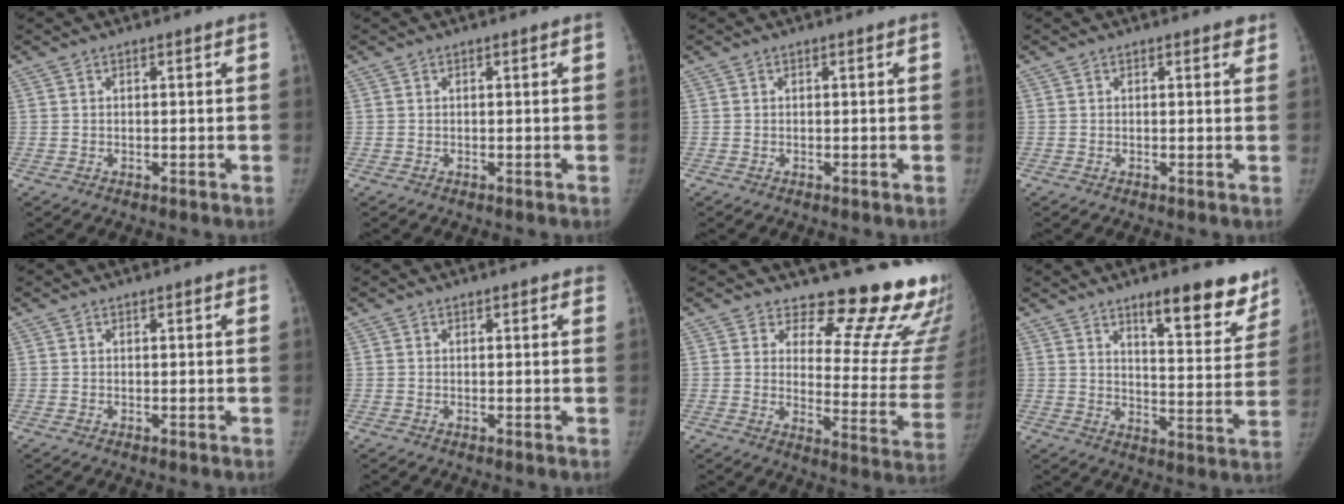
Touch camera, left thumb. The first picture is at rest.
{"total": 0.0}
{"total": 0.0}
{"total": 1.3, "force": [0.9, 0.6, 0.7], "torque": [0.002, -0.003, 0.007]}
{"total": 0.6, "force": [0.4, 0.2, 0.3], "torque": [-0.006, -0.002, 0.005]}
{"total": 1.6, "force": [1.2, 0.7, 0.8], "torque": [0.001, 0.000, 0.011]}
{"total": 18.7, "force": [16.6, 5.5, 6.6], "torque": [-0.025, -0.170, 0.192]}
{"total": 14.7, "force": [10.4, 4.4, 9.3], "torque": [-0.069, -0.070, 0.148]}